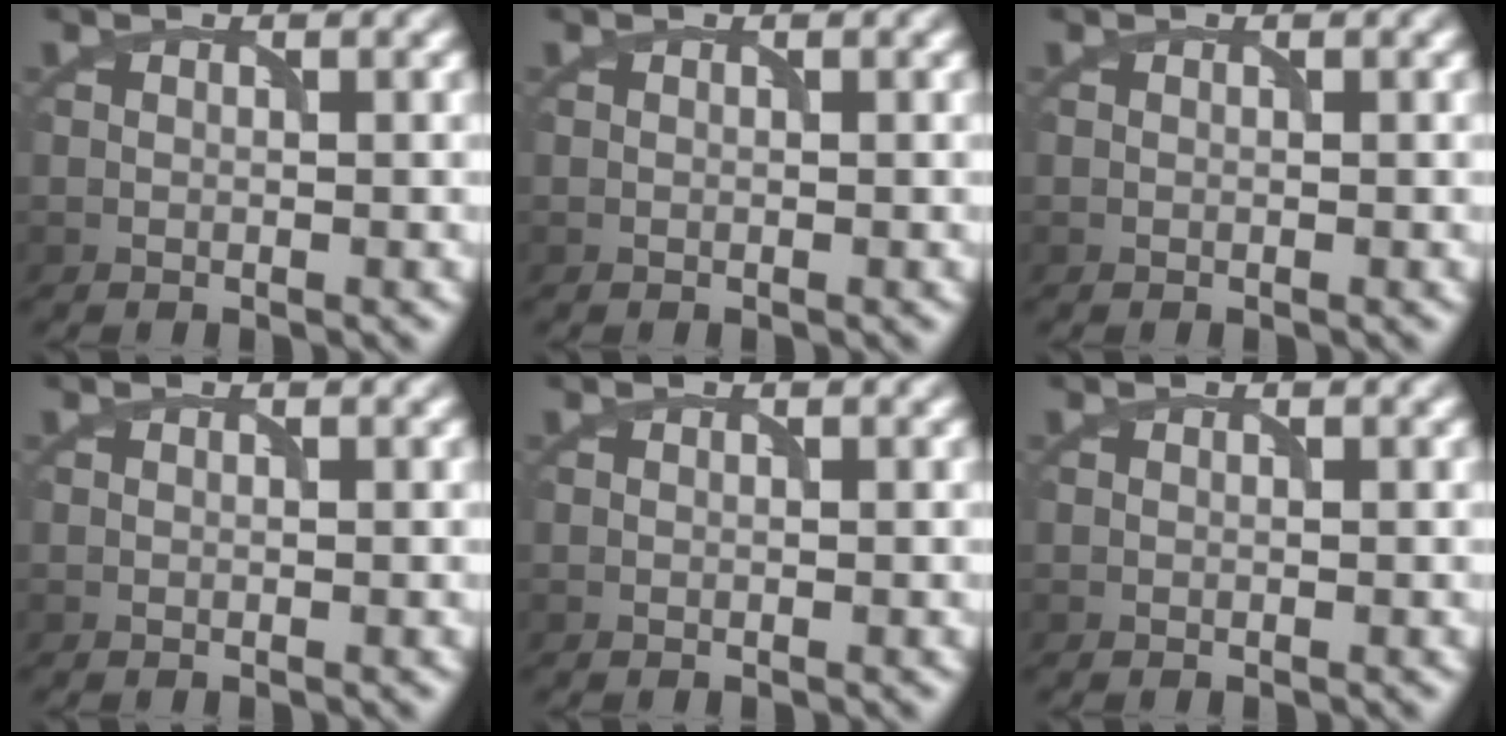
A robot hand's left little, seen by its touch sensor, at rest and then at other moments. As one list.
[{"total": 0.0}, {"total": 0.0}, {"total": 0.0}, {"total": 0.0}, {"total": 0.0}]